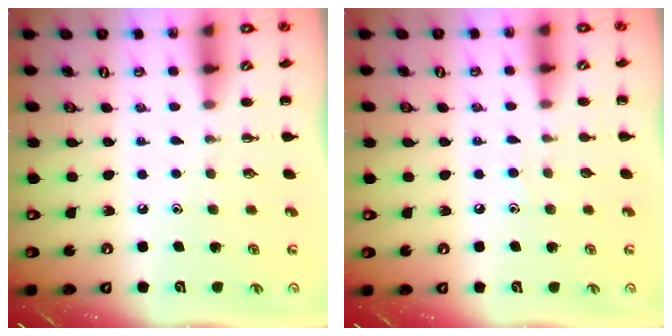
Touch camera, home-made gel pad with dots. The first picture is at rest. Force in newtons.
{"total": 2.5, "press": 2.3, "slide": 1.0}